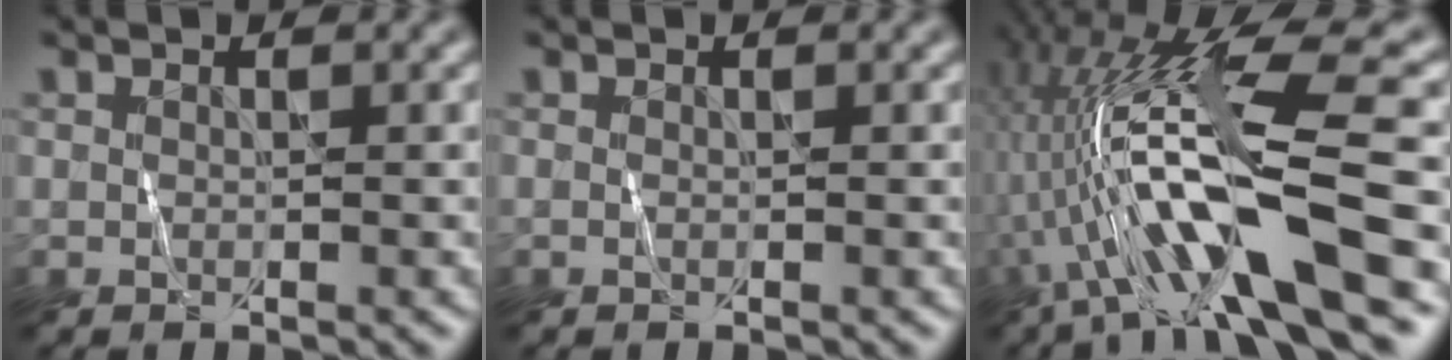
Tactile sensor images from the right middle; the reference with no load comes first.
{"total": 0.0}
{"total": 13.5, "force": [-3.2, 2.8, 12.8], "torque": [-0.240, 0.016, -0.052]}